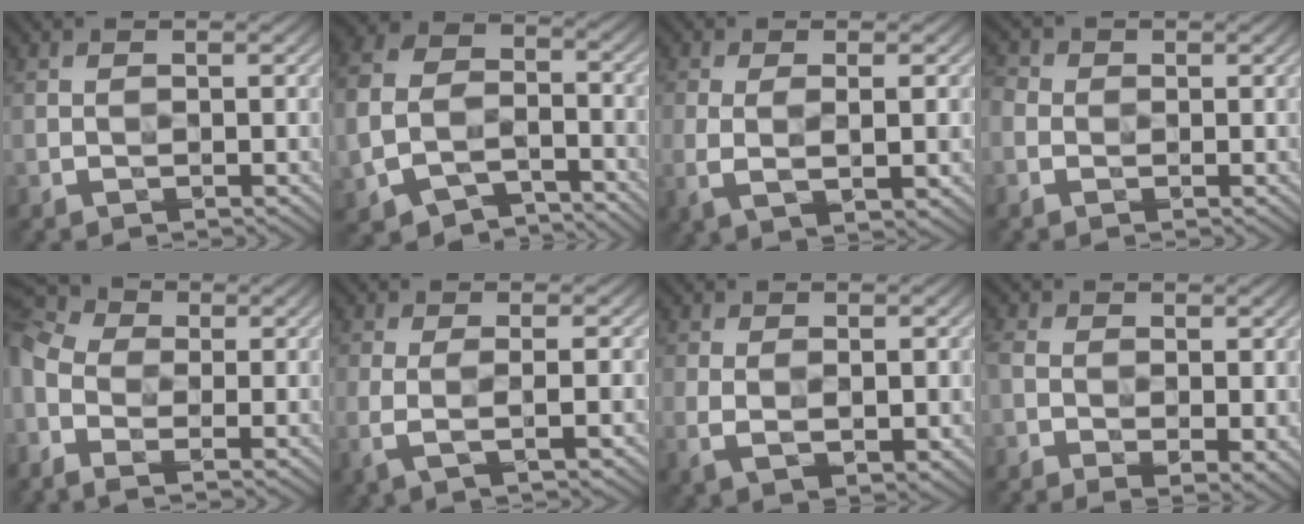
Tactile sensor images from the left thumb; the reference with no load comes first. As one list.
[{"total": 9.2, "force": [-4.6, 6.5, 4.7], "torque": [-0.130, -0.024, -0.094]}, {"total": 4.5, "force": [-0.2, 1.4, 4.2], "torque": [-0.093, -0.009, 0.000]}, {"total": 1.9, "force": [-0.2, 1.8, 0.5], "torque": [-0.024, 0.003, -0.010]}, {"total": 10.3, "force": [-1.1, 7.3, 7.3], "torque": [-0.199, 0.007, -0.023]}, {"total": 3.3, "force": [-0.2, 0.6, 3.2], "torque": [-0.068, 0.000, -0.008]}, {"total": 4.0, "force": [-0.1, 2.0, 3.4], "torque": [-0.075, -0.013, 0.005]}, {"total": 6.4, "force": [-1.3, 3.7, 5.1], "torque": [-0.124, -0.013, -0.020]}]